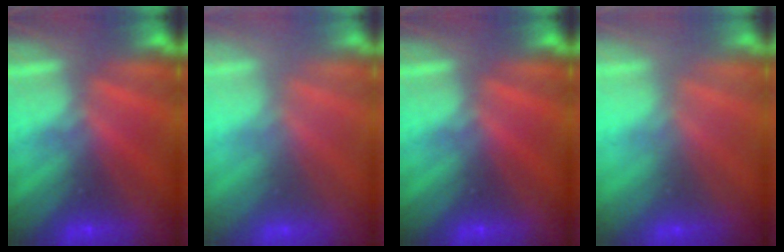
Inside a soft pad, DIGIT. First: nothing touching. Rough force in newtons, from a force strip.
{"total": 2.4}
{"total": 0.0}
{"total": 2.8}